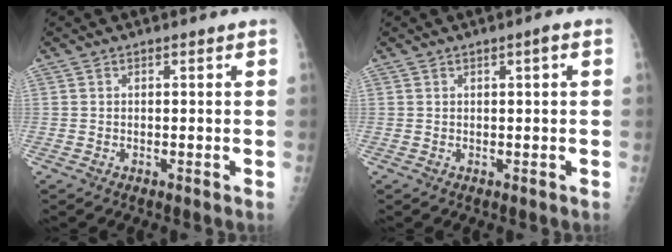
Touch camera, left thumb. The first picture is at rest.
{"total": 1.5, "force": [0.4, 0.1, 1.4], "torque": [-0.025, 0.003, 0.006]}